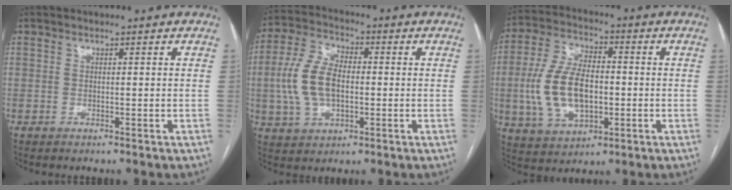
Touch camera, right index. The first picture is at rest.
{"total": 10.8, "force": [-0.6, 6.0, 9.0], "torque": [-0.206, 0.019, -0.010]}
{"total": 13.5, "force": [-1.5, 7.1, 11.3], "torque": [-0.245, 0.013, -0.020]}